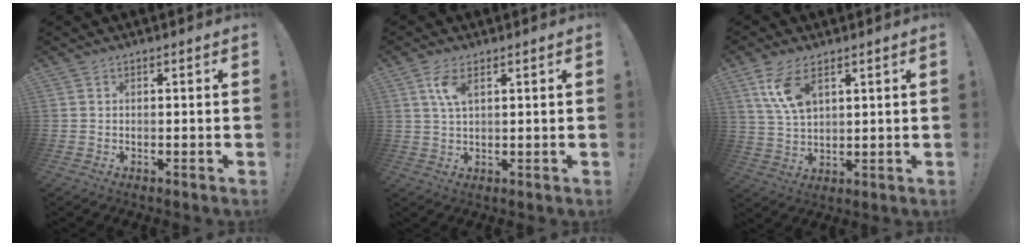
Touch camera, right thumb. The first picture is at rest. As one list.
[{"total": 5.0, "force": [2.1, 1.9, 4.2], "torque": [-0.086, 0.003, 0.036]}, {"total": 9.2, "force": [4.8, 4.3, 6.6], "torque": [-0.140, -0.015, 0.089]}]